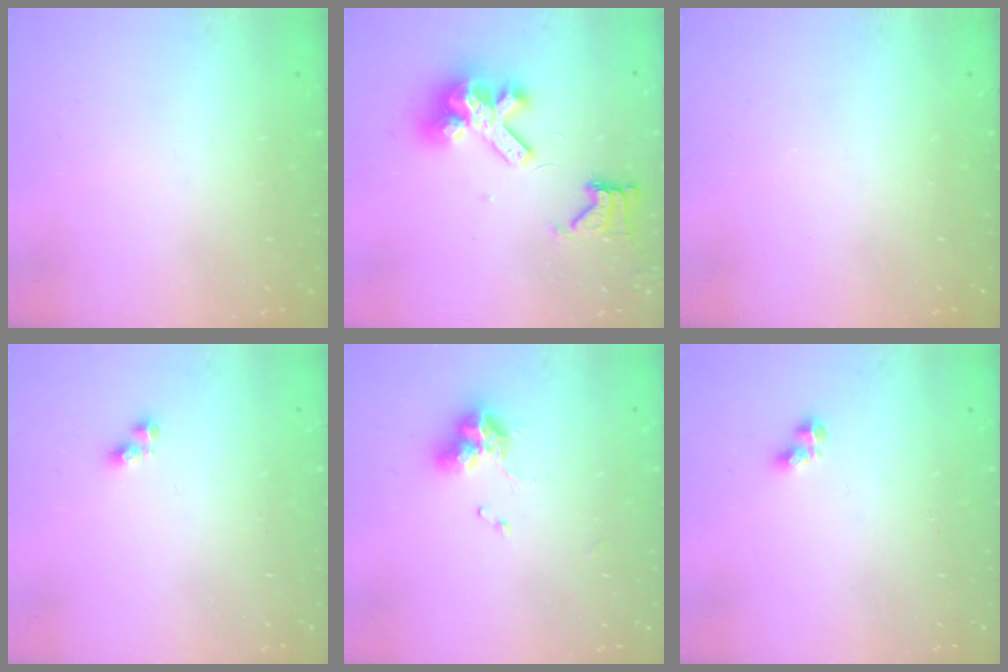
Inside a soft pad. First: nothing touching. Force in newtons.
{"total": 12.7, "press": 12.6, "slide": 1.9}
{"total": 0.0}
{"total": 2.9, "press": 2.9, "slide": 0.3}
{"total": 9.0, "press": 9.0, "slide": 0.5}
{"total": 2.6, "press": 2.5, "slide": 0.7}